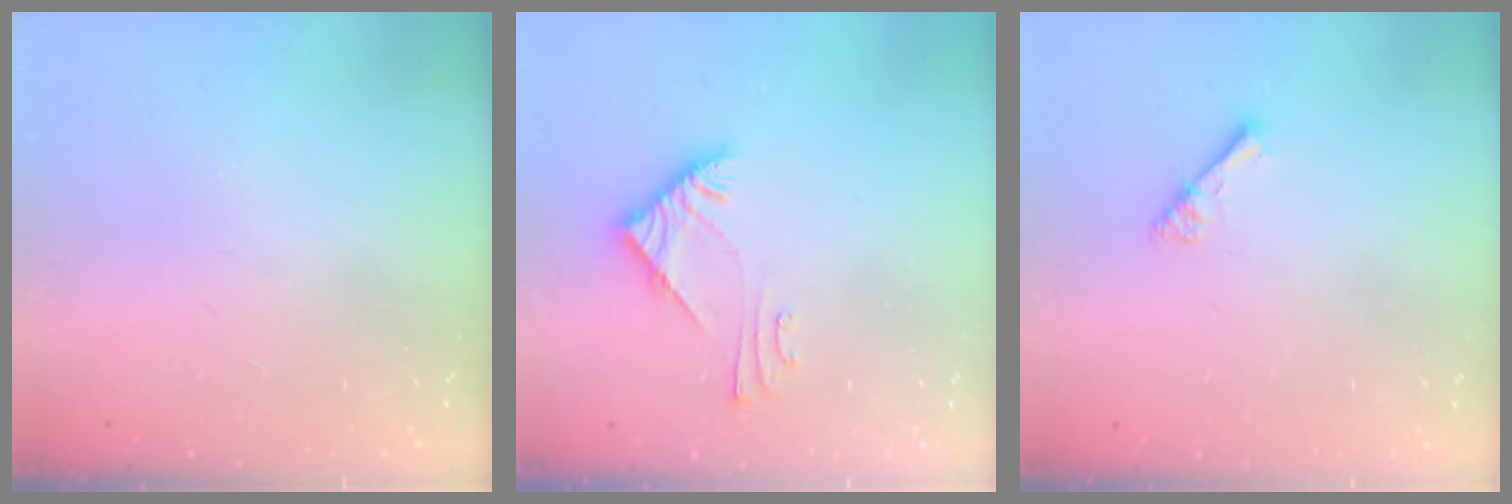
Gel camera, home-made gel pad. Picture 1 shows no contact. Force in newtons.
{"total": 6.0, "press": 6.0, "slide": 0.7}
{"total": 3.3, "press": 3.3, "slide": 0.5}